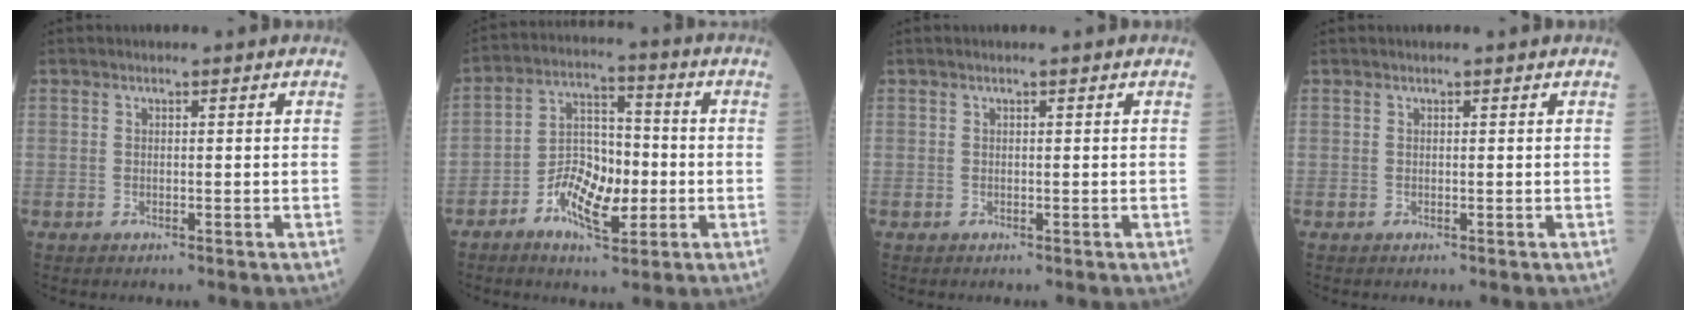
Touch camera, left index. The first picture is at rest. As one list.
[{"total": 9.5, "force": [-3.3, 4.6, 7.7], "torque": [-0.146, 0.010, -0.059]}, {"total": 0.0}, {"total": 0.0}]